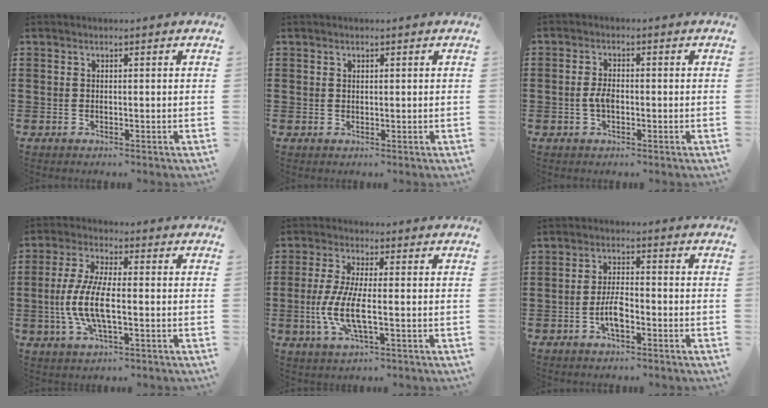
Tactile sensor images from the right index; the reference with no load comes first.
{"total": 0.6, "force": [0.5, 0.1, 0.1], "torque": [-0.002, 0.002, 0.012]}
{"total": 2.8, "force": [-0.5, 1.2, 2.5], "torque": [-0.065, -0.006, -0.013]}
{"total": 8.2, "force": [-1.8, 2.8, 7.5], "torque": [-0.167, -0.008, -0.040]}
{"total": 7.1, "force": [-1.8, 1.9, 6.6], "torque": [-0.156, -0.015, -0.042]}
{"total": 4.8, "force": [-1.8, 1.6, 4.1], "torque": [-0.091, 0.001, -0.039]}